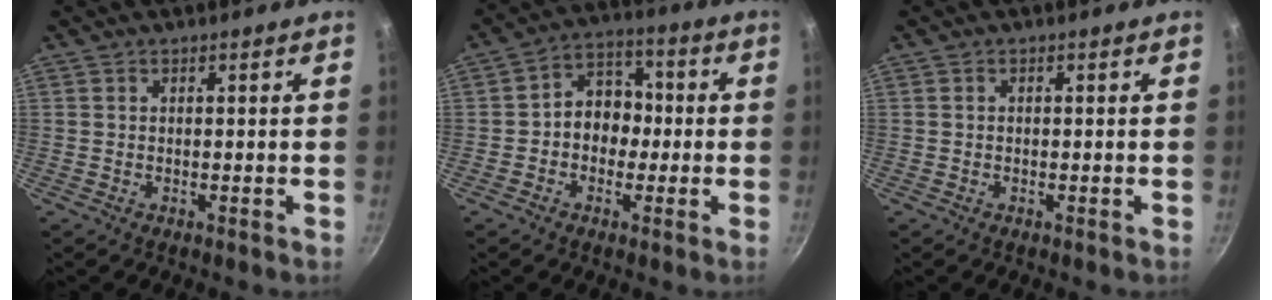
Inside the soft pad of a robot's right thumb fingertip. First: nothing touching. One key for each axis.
{"total": 8.5, "fx": -0.8, "fy": 6.9, "fz": 4.9, "tx": -0.024, "ty": 0.030, "tz": -0.028}
{"total": 0.0}